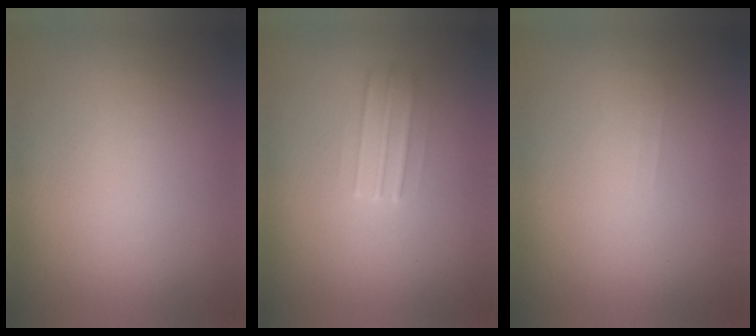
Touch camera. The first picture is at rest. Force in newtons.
{"total": 2.3}
{"total": 1.1}